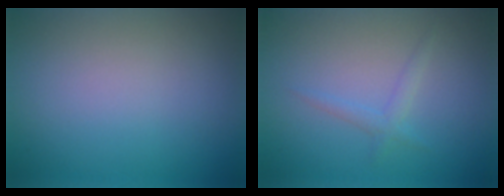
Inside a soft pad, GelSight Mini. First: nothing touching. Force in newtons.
{"total": 1.3, "press": 1.3, "slide": 0.1}